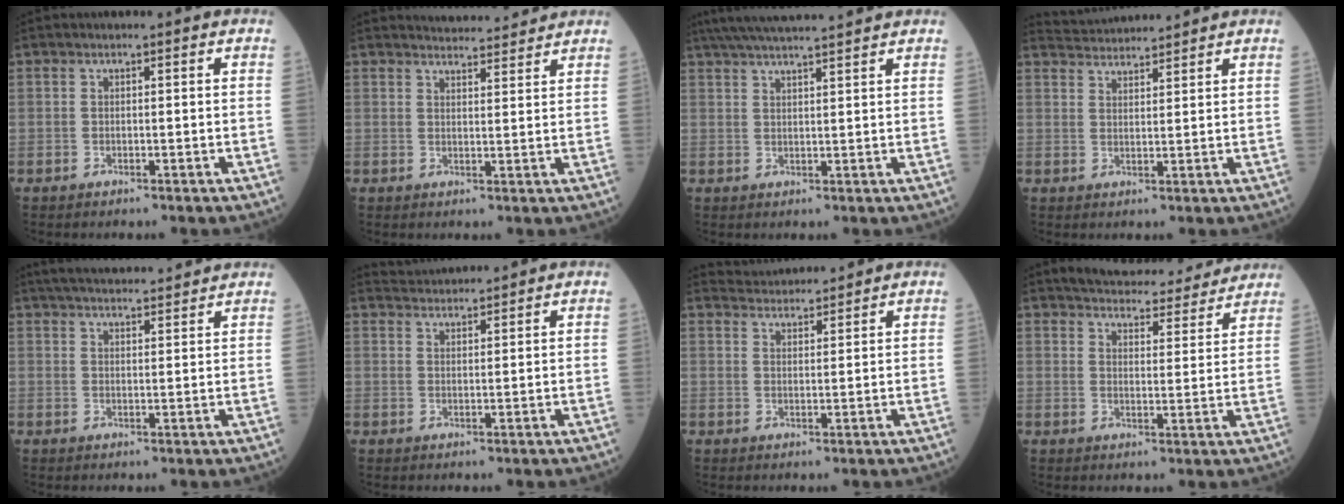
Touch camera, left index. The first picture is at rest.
{"total": 7.4, "force": [7.3, 0.6, 1.2], "torque": [-0.017, 0.011, 0.093]}
{"total": 11.9, "force": [10.6, -0.2, 5.3], "torque": [-0.093, 0.032, 0.158]}
{"total": 6.2, "force": [6.1, -0.1, 0.5], "torque": [-0.019, 0.031, 0.101]}
{"total": 12.9, "force": [12.1, 1.1, 4.4], "torque": [-0.074, 0.028, 0.173]}
{"total": 3.9, "force": [3.8, -0.3, -0.1], "torque": [-0.009, 0.026, 0.073]}
{"total": 5.1, "force": [5.1, 0.1, 0.1], "torque": [-0.011, 0.028, 0.085]}
{"total": 14.7, "force": [13.8, 3.1, 4.0], "torque": [-0.036, 0.003, 0.169]}